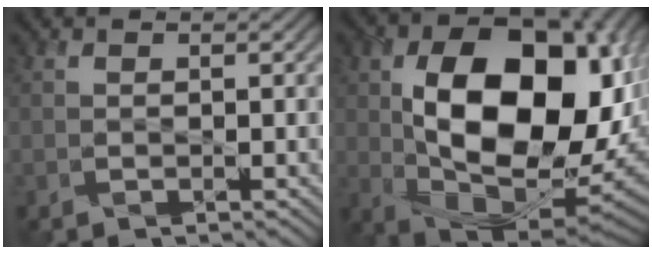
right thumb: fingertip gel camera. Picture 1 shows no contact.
{"total": 18.8, "force": [1.3, 11.5, 14.8], "torque": [-0.253, -0.019, 0.029]}